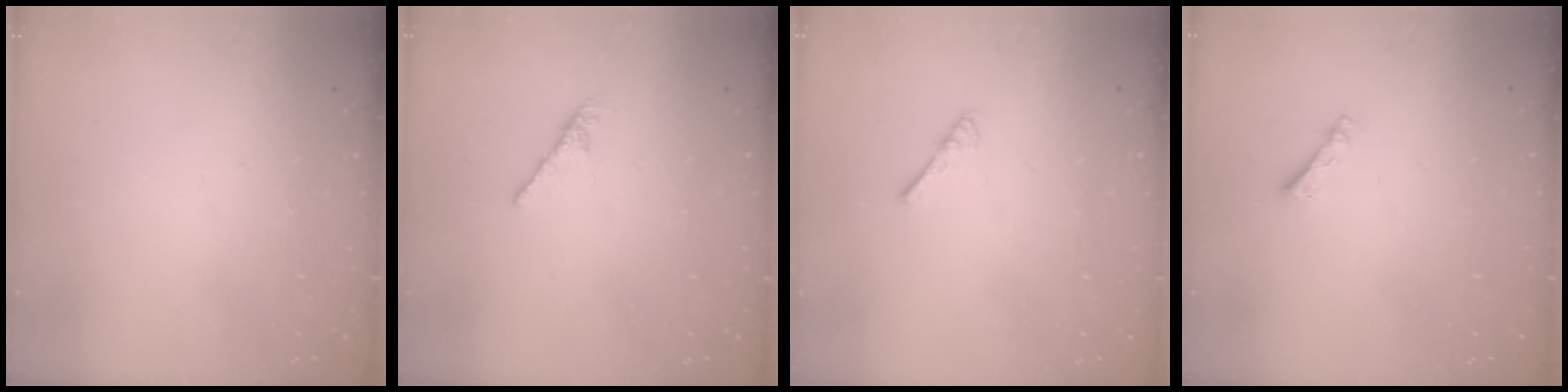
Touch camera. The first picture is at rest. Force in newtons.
{"total": 0.0}
{"total": 1.8, "press": 1.7, "slide": 0.4}
{"total": 2.5, "press": 2.4, "slide": 0.5}